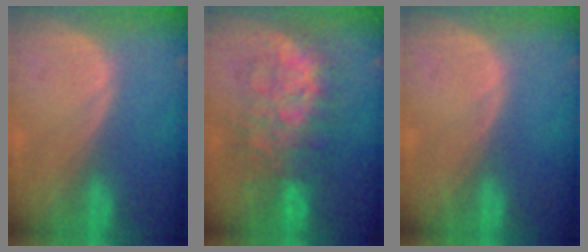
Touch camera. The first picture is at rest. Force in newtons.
{"total": 8.9, "press": 8.9, "slide": 0.4}
{"total": 0.0}